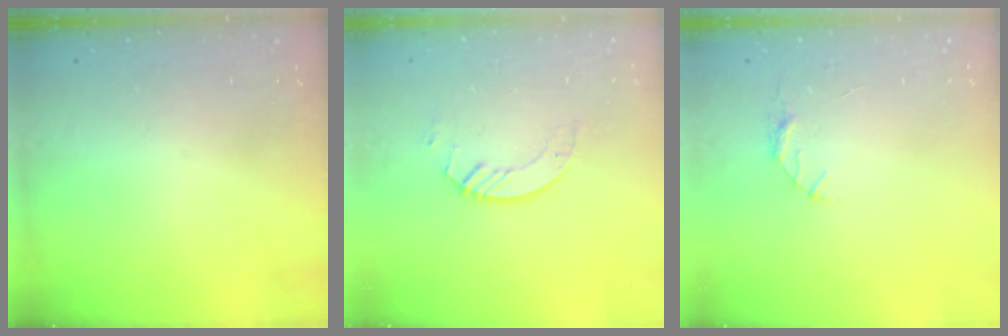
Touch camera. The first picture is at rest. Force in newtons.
{"total": 3.2, "press": 3.2, "slide": 0.3}
{"total": 3.2, "press": 3.2, "slide": 0.4}